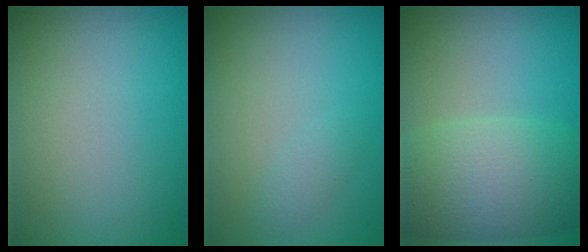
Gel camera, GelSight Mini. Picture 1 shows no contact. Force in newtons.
{"total": 0.9, "press": 0.9, "slide": 0.0}
{"total": 7.7, "press": 7.7, "slide": 0.2}